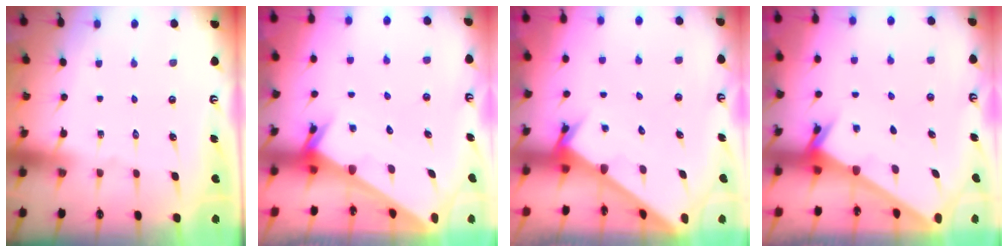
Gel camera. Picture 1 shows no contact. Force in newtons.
{"total": 2.4, "press": 2.4, "slide": 0.1}
{"total": 2.8, "press": 2.8, "slide": 0.1}
{"total": 2.2, "press": 2.2, "slide": 0.2}